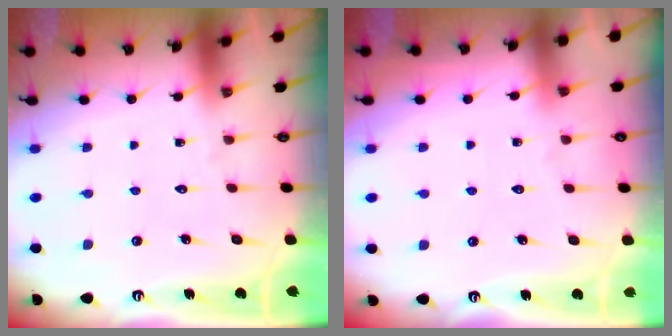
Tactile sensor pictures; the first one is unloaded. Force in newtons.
{"total": 2.6, "press": 2.5, "slide": 0.4}